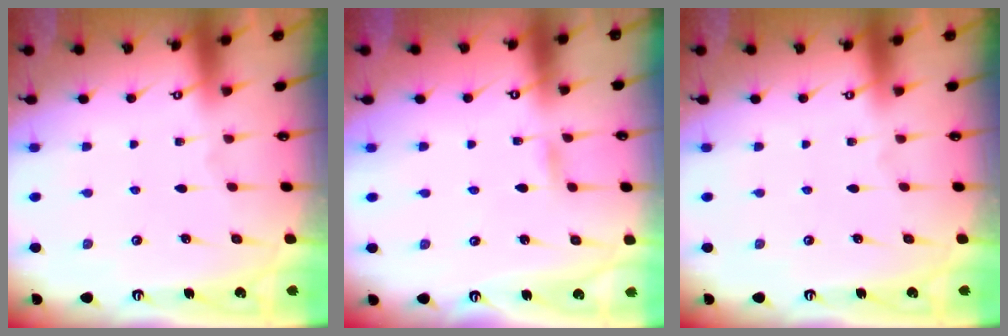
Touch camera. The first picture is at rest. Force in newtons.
{"total": 2.8, "press": 2.7, "slide": 0.3}
{"total": 0.0}